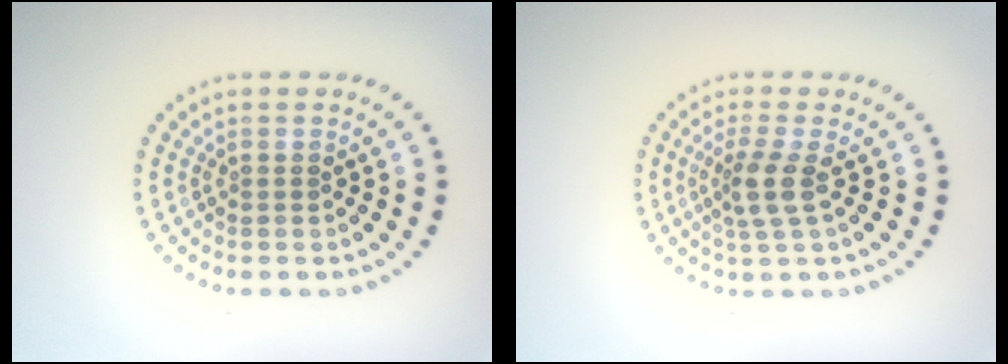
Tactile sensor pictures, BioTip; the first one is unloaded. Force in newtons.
{"total": 2.7, "press": 2.1, "slide": 1.7}